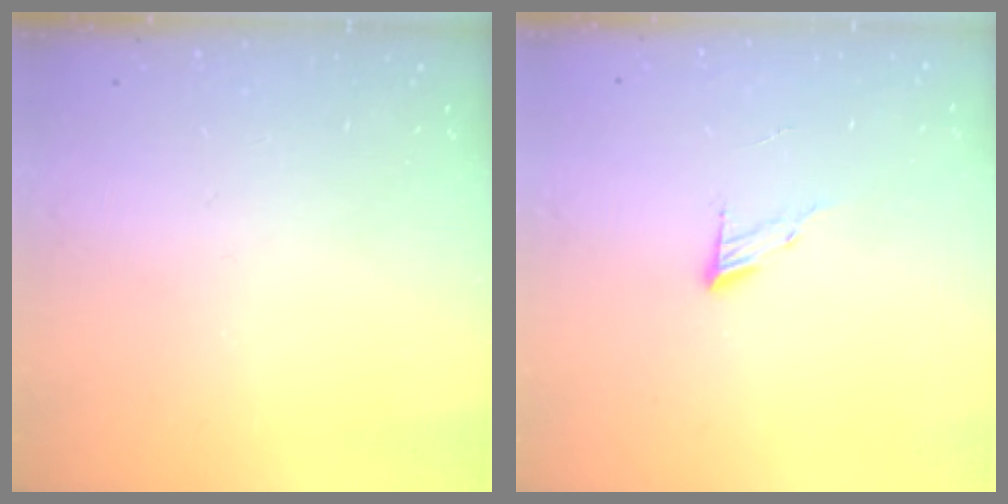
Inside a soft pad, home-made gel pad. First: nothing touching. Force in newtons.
{"total": 4.6, "press": 4.5, "slide": 0.5}